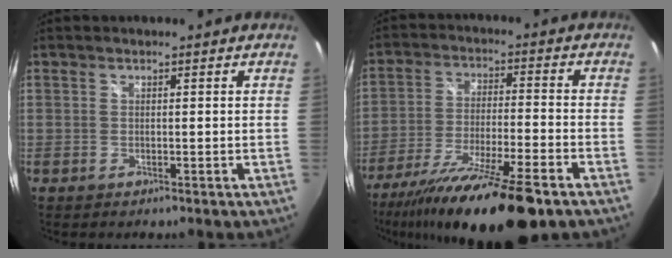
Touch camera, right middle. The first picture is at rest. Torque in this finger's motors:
{"motor_torque": [1.19, -0.95, 0.47, 0.21]}